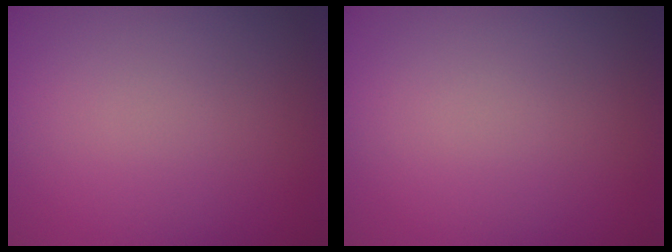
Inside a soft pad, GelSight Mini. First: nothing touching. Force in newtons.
{"total": 0.0}